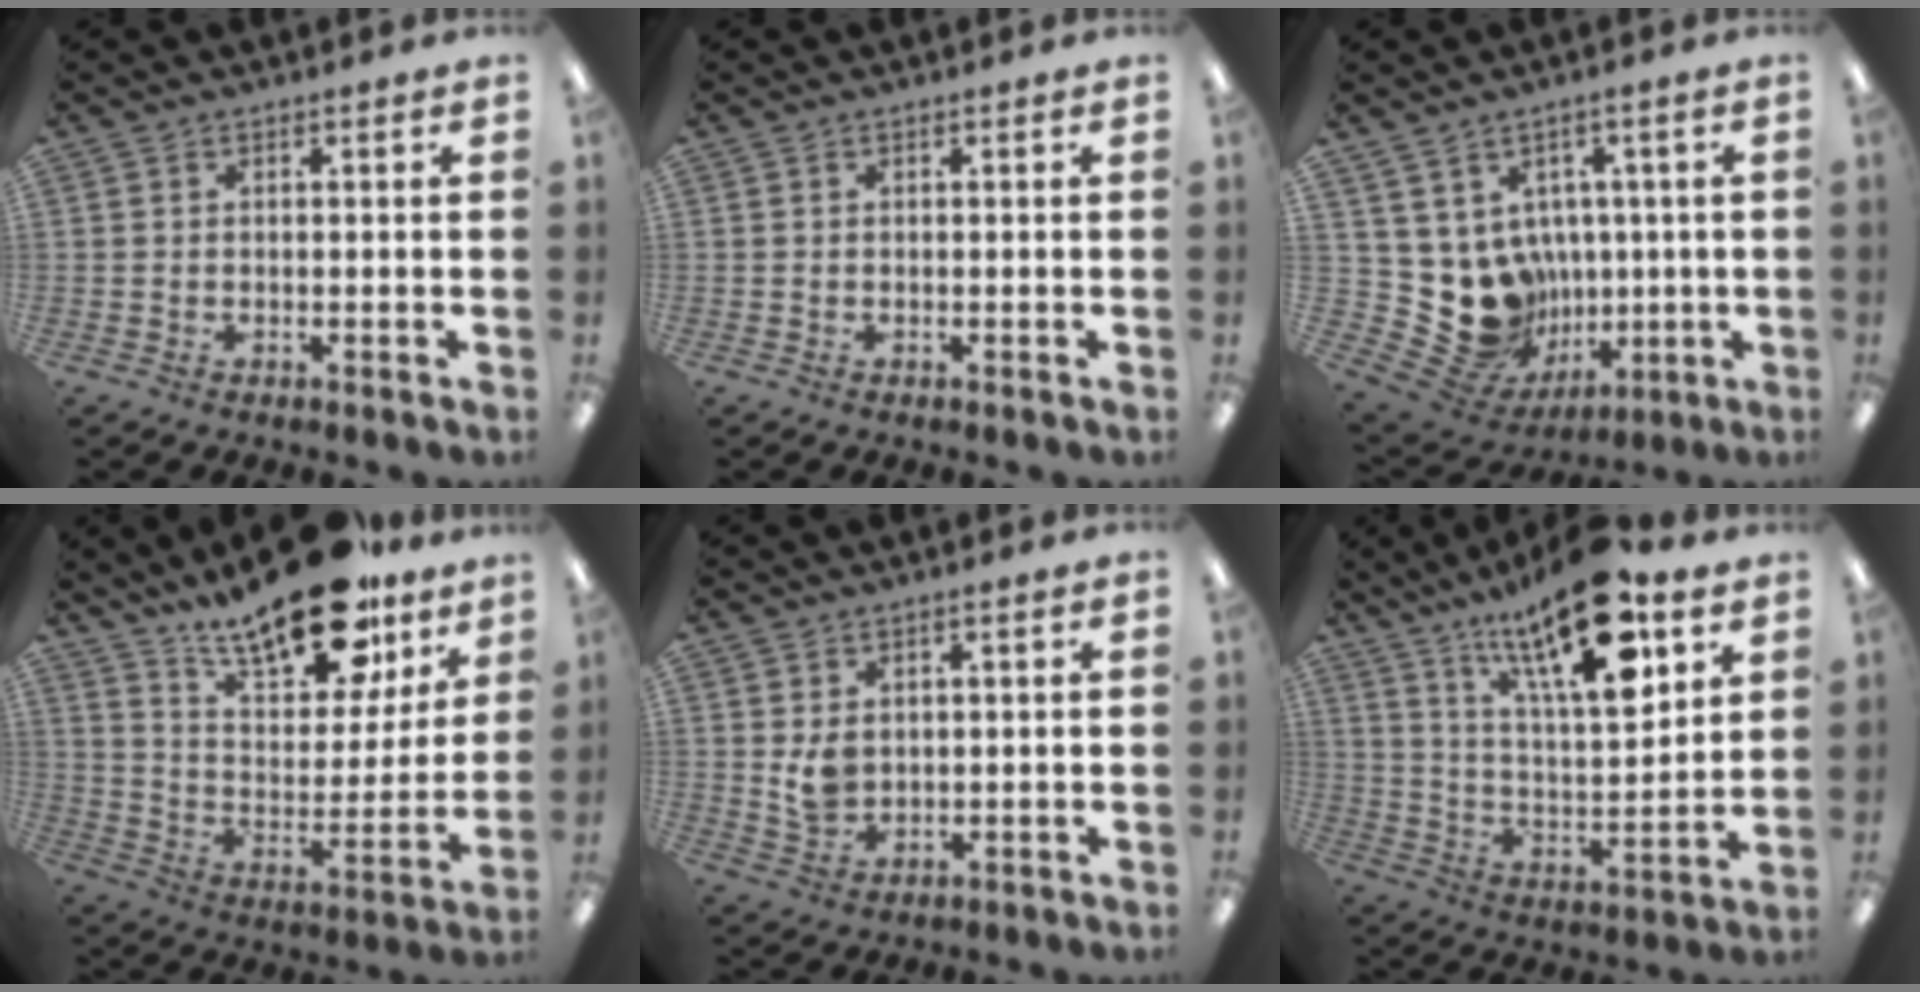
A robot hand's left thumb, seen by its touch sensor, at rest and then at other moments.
{"total": 0.0}
{"total": 12.3, "force": [-0.1, 11.3, 4.9], "torque": [-0.114, -0.031, 0.019]}
{"total": 22.7, "force": [17.3, 8.6, 11.8], "torque": [-0.186, -0.110, 0.297]}
{"total": 4.8, "force": [1.5, 3.5, 3.0], "torque": [-0.052, -0.003, 0.024]}
{"total": 20.0, "force": [13.0, 7.1, 13.5], "torque": [-0.214, -0.069, 0.210]}